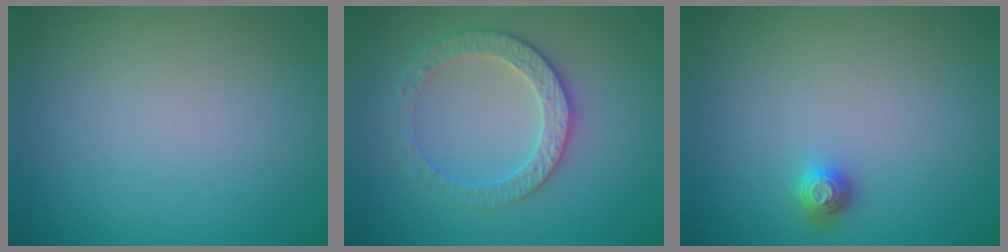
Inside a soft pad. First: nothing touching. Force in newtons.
{"total": 3.2, "press": 3.1, "slide": 0.9}
{"total": 1.4, "press": 1.2, "slide": 0.5}